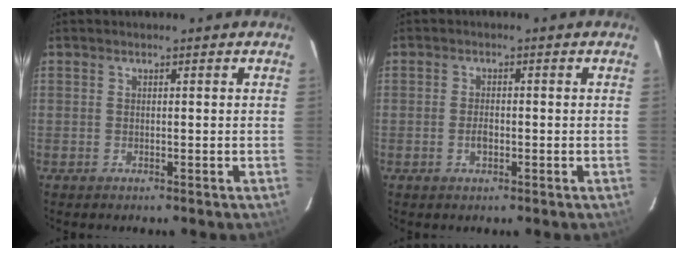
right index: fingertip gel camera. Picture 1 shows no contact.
{"total": 2.2, "force": [-0.8, 1.1, 1.7], "torque": [-0.035, 0.001, -0.013]}